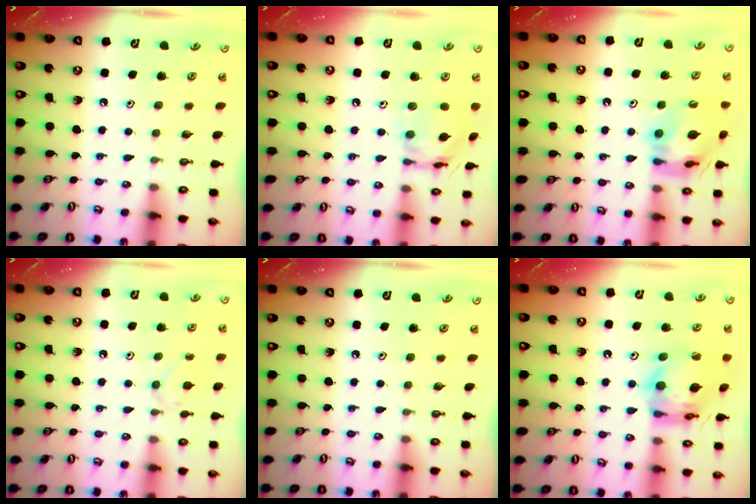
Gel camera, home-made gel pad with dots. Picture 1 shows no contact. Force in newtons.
{"total": 11.8, "press": 11.8, "slide": 1.0}
{"total": 12.3, "press": 12.2, "slide": 1.5}
{"total": 5.7, "press": 5.6, "slide": 0.9}
{"total": 0.0}
{"total": 13.7, "press": 13.6, "slide": 1.7}